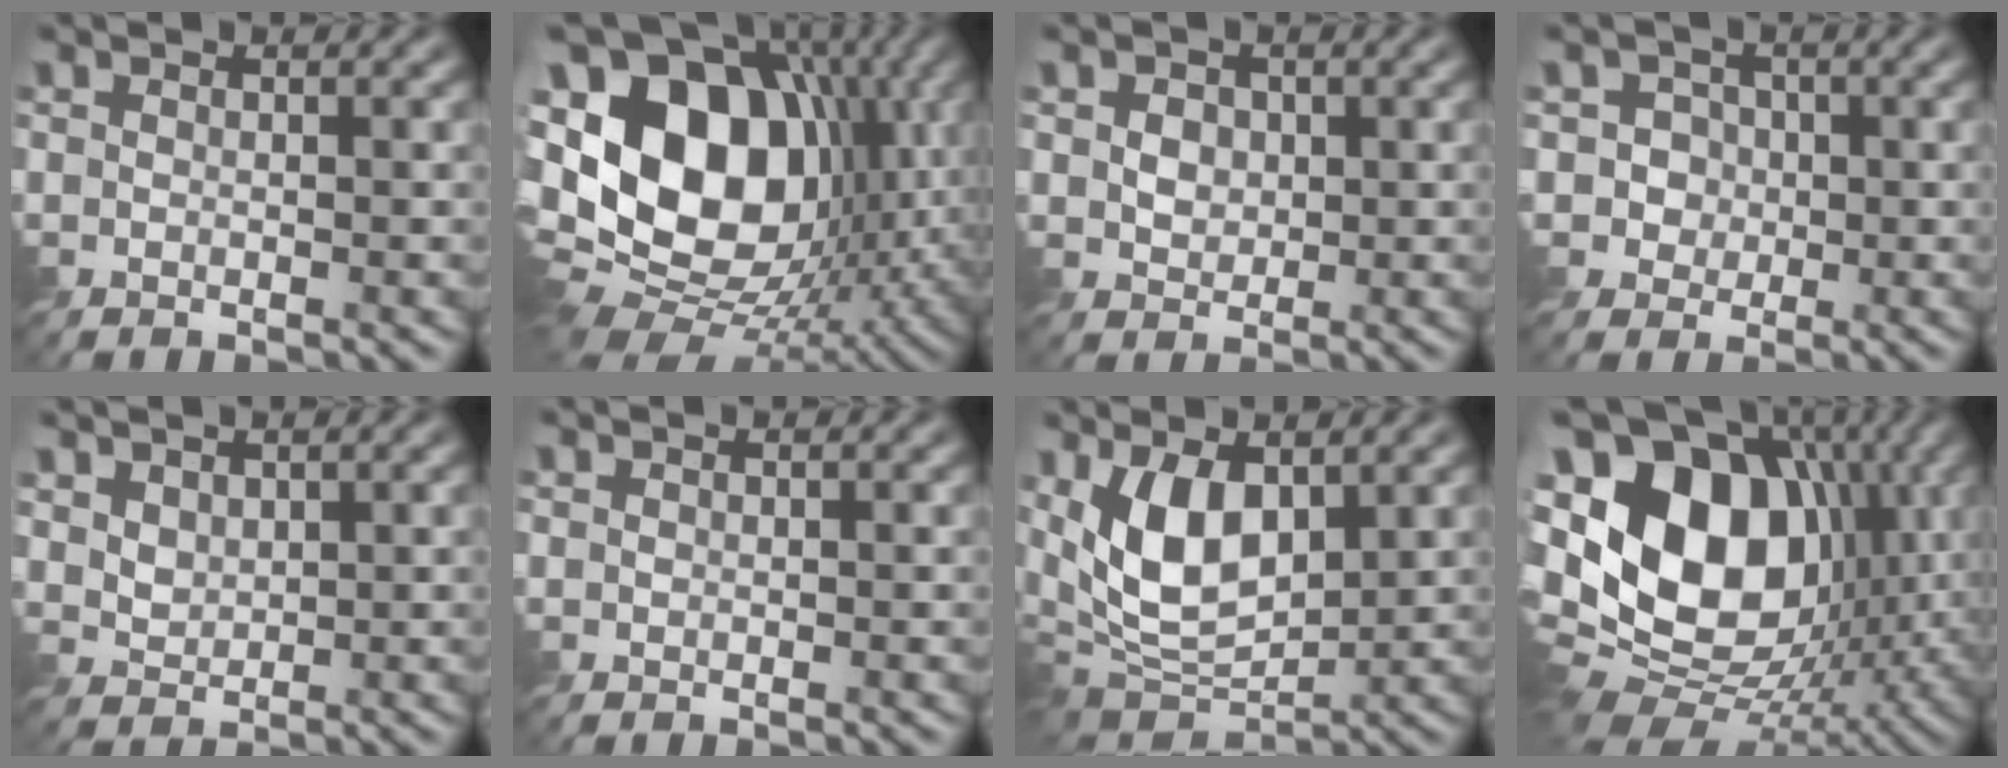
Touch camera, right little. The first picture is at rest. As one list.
[{"total": 18.5, "force": [1.4, 13.0, 13.0], "torque": [-0.249, 0.008, 0.033]}, {"total": 2.1, "force": [0.3, 1.7, 1.2], "torque": [-0.029, 0.002, -0.001]}, {"total": 3.3, "force": [0.4, 3.1, 0.9], "torque": [-0.007, 0.009, 0.004]}, {"total": 1.8, "force": [1.0, 1.1, 0.9], "torque": [-0.026, -0.004, 0.024]}, {"total": 0.0}, {"total": 7.6, "force": [1.8, 3.8, 6.3], "torque": [-0.133, -0.009, 0.030]}, {"total": 17.2, "force": [1.9, 11.9, 12.4], "torque": [-0.253, 0.007, 0.029]}]